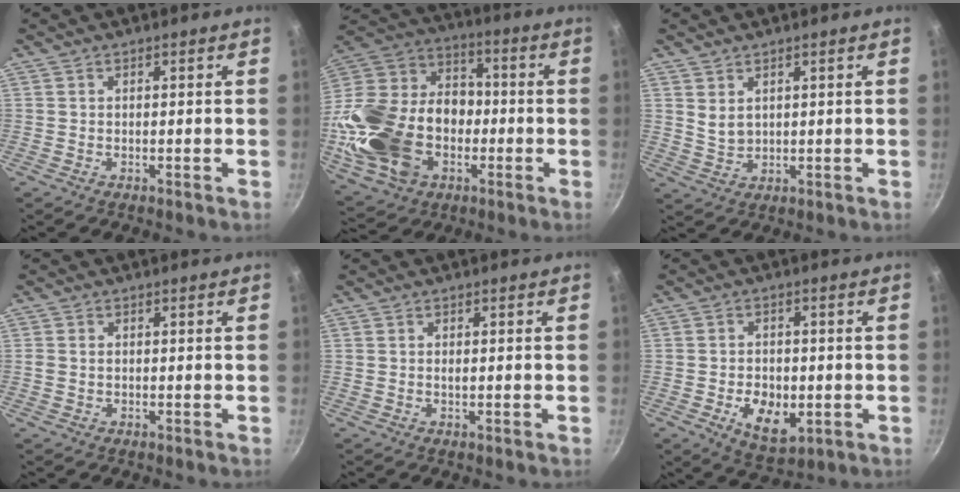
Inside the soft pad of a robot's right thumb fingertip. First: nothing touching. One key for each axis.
{"total": 27.4, "fx": -5.8, "fy": 19.8, "fz": 18.0, "tx": -0.331, "ty": 0.056, "tz": -0.089}
{"total": 3.1, "fx": 1.7, "fy": 1.9, "fz": 1.8, "tx": -0.029, "ty": -0.014, "tz": 0.039}
{"total": 1.3, "fx": 0.0, "fy": 1.1, "fz": 0.7, "tx": -0.013, "ty": 0.003, "tz": 0.000}
{"total": 0.8, "fx": 0.0, "fy": 0.3, "fz": 0.7, "tx": -0.012, "ty": 0.000, "tz": -0.002}
{"total": 9.0, "fx": -2.3, "fy": 5.7, "fz": 6.6, "tx": -0.084, "ty": -0.004, "tz": -0.026}